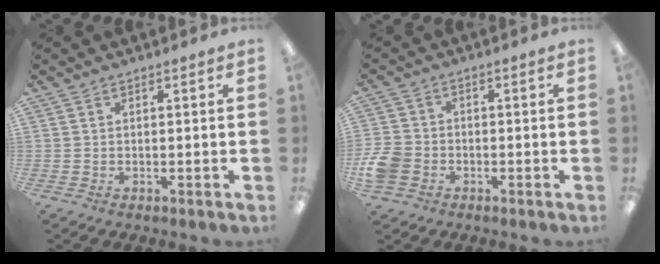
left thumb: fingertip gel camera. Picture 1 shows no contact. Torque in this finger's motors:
{"motor_torque": [-0.69, 0.62, 0.38, -0.15, 0.04]}